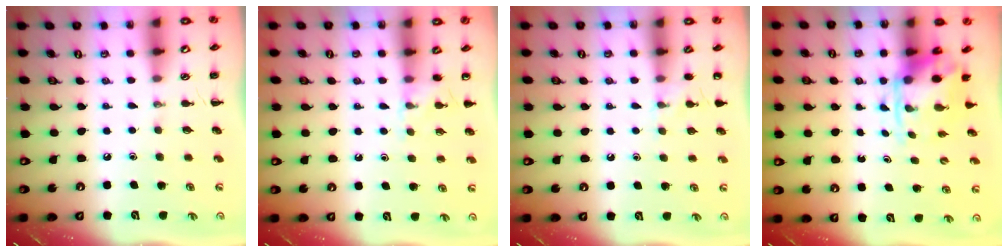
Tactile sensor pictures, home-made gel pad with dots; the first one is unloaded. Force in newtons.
{"total": 7.5, "press": 7.3, "slide": 1.9}
{"total": 4.8, "press": 4.5, "slide": 1.4}
{"total": 3.8, "press": 3.7, "slide": 0.9}